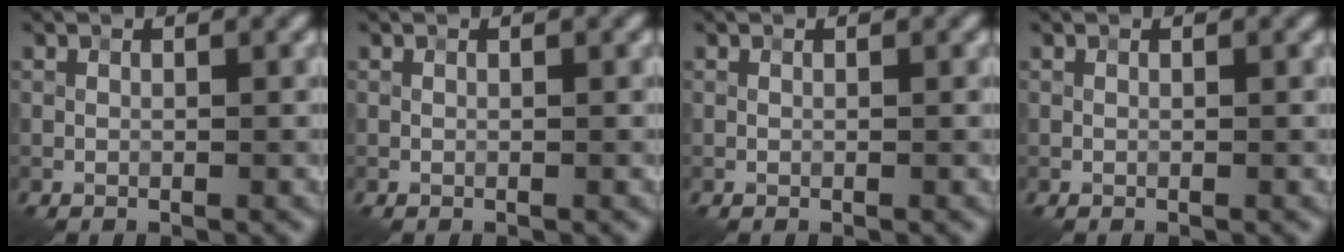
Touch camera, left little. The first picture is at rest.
{"total": 0.0}
{"total": 0.0}
{"total": 0.0}